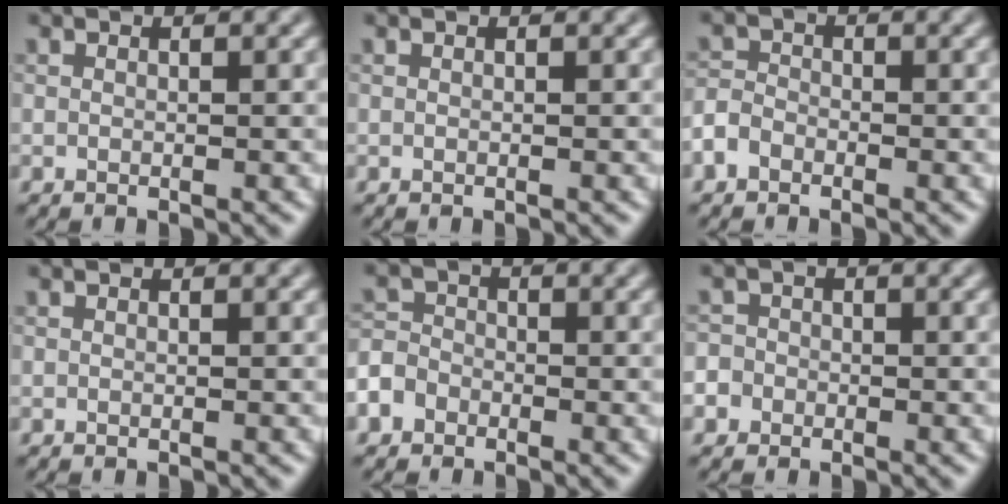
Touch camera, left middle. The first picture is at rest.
{"total": 0.0}
{"total": 2.0, "force": [-1.6, 1.1, 0.4], "torque": [-0.012, 0.005, -0.033]}
{"total": 0.0}
{"total": 3.6, "force": [-2.4, 2.6, 0.8], "torque": [-0.012, -0.003, -0.046]}
{"total": 3.1, "force": [-1.7, 2.5, 0.3], "torque": [0.004, 0.009, -0.044]}